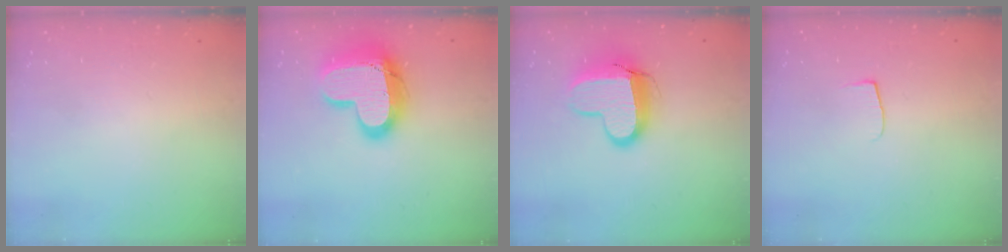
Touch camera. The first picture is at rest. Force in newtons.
{"total": 23.1, "press": 23.0, "slide": 1.7}
{"total": 12.7, "press": 12.6, "slide": 1.1}
{"total": 4.2, "press": 4.1, "slide": 0.5}